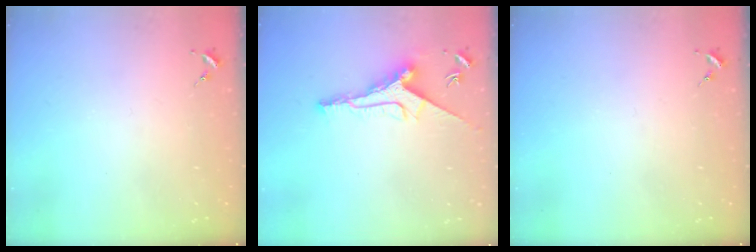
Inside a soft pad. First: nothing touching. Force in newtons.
{"total": 10.9, "press": 10.9, "slide": 0.4}
{"total": 0.0}